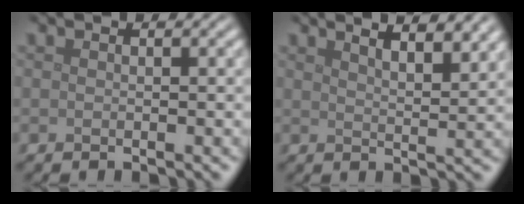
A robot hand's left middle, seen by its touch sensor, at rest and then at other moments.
{"total": 7.3, "force": [5.2, 2.5, 4.4], "torque": [-0.029, 0.028, 0.041]}